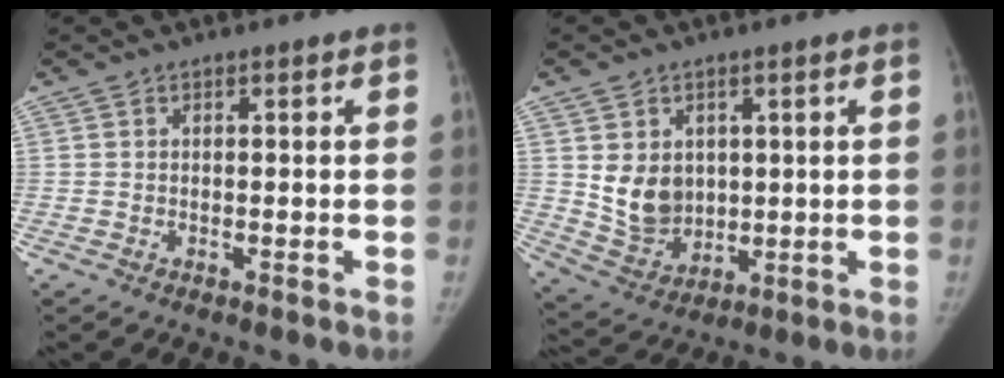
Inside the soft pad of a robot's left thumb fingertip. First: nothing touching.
{"total": 8.9, "force": [1.7, 7.2, 5.0], "torque": [-0.051, -0.023, 0.051]}